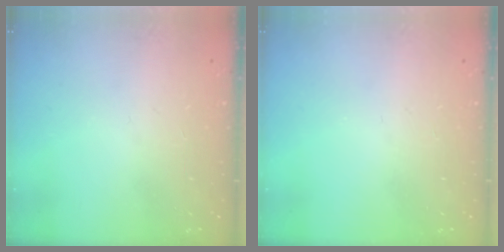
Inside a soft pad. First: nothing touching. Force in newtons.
{"total": 0.0}